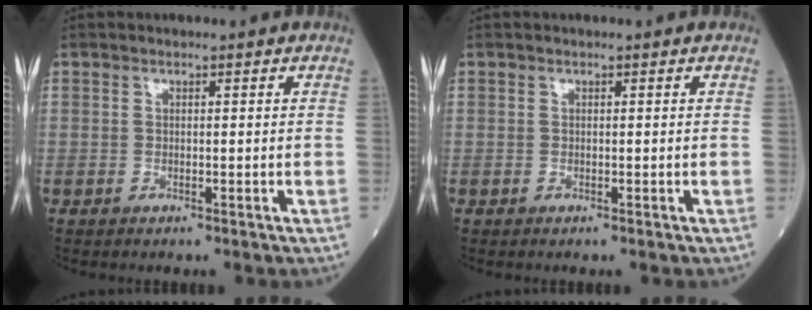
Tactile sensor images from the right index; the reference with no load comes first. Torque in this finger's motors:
{"motor_torque": [0.00, 0.00, 0.00, 0.00]}